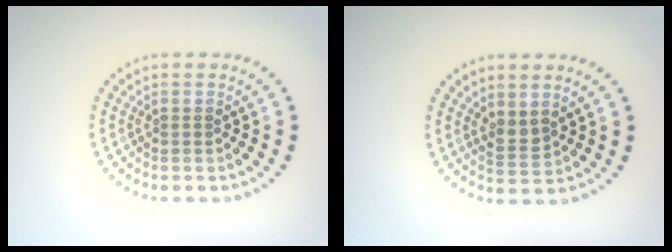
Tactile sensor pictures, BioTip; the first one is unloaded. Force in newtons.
{"total": 1.6, "press": 1.4, "slide": 0.8}